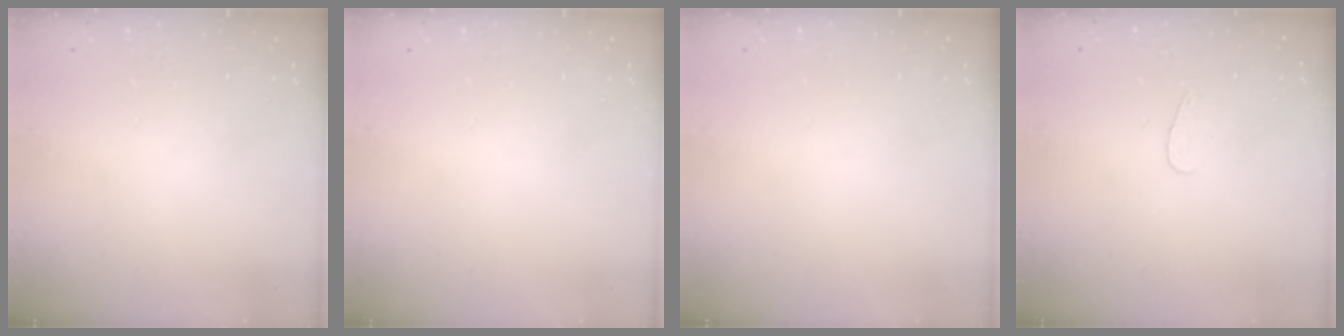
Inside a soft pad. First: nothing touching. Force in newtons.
{"total": 0.0}
{"total": 0.0}
{"total": 3.1, "press": 3.1, "slide": 0.4}